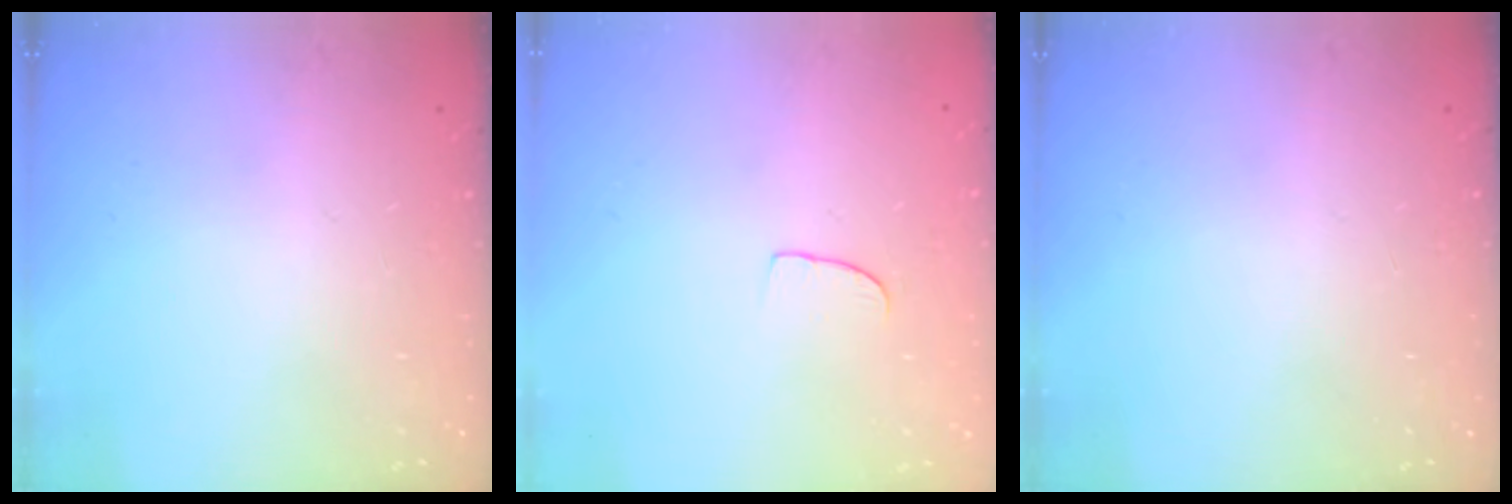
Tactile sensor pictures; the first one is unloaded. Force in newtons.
{"total": 5.2, "press": 5.2, "slide": 0.3}
{"total": 0.0}